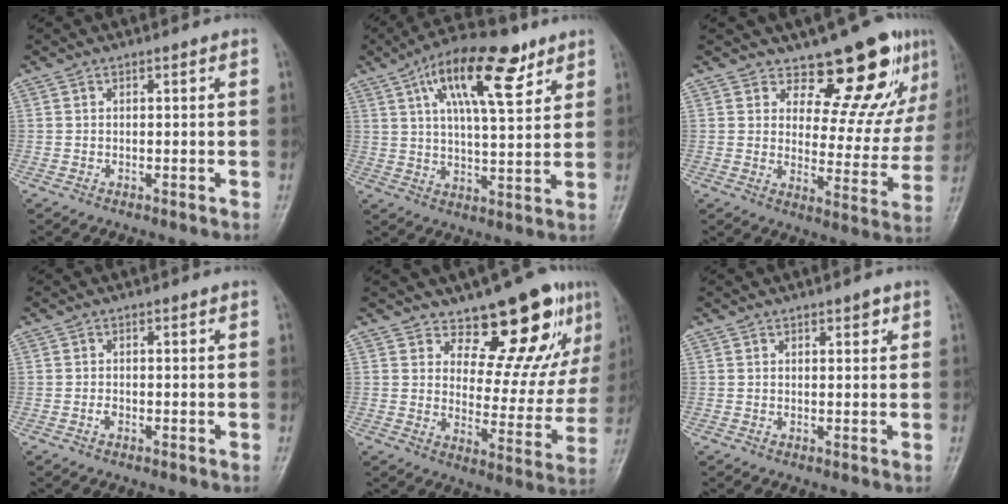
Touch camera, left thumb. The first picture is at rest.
{"total": 16.1, "force": [8.1, 6.0, 12.6], "torque": [-0.179, -0.016, 0.131]}
{"total": 13.5, "force": [9.7, 5.8, 7.4], "torque": [-0.045, -0.076, 0.134]}
{"total": 0.9, "force": [-0.4, 0.6, 0.6], "torque": [-0.008, 0.001, -0.009]}
{"total": 14.8, "force": [10.0, 6.1, 8.9], "torque": [-0.059, -0.075, 0.147]}
{"total": 1.9, "force": [1.1, 0.9, 1.2], "torque": [-0.006, -0.004, 0.014]}